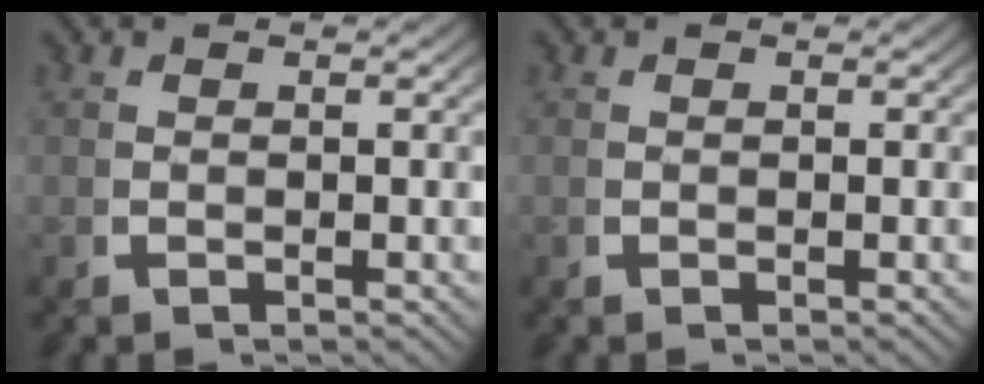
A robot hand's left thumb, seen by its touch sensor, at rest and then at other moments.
{"total": 0.0}